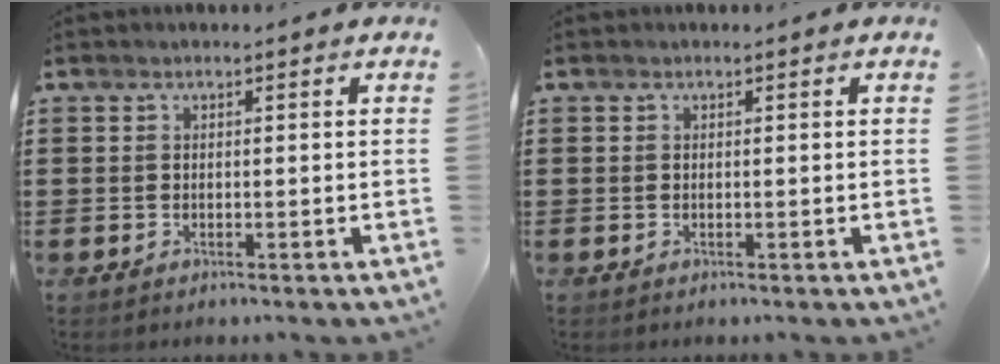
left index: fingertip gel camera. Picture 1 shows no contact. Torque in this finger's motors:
{"motor_torque": [-0.02, -0.02, 0.00, 0.00]}